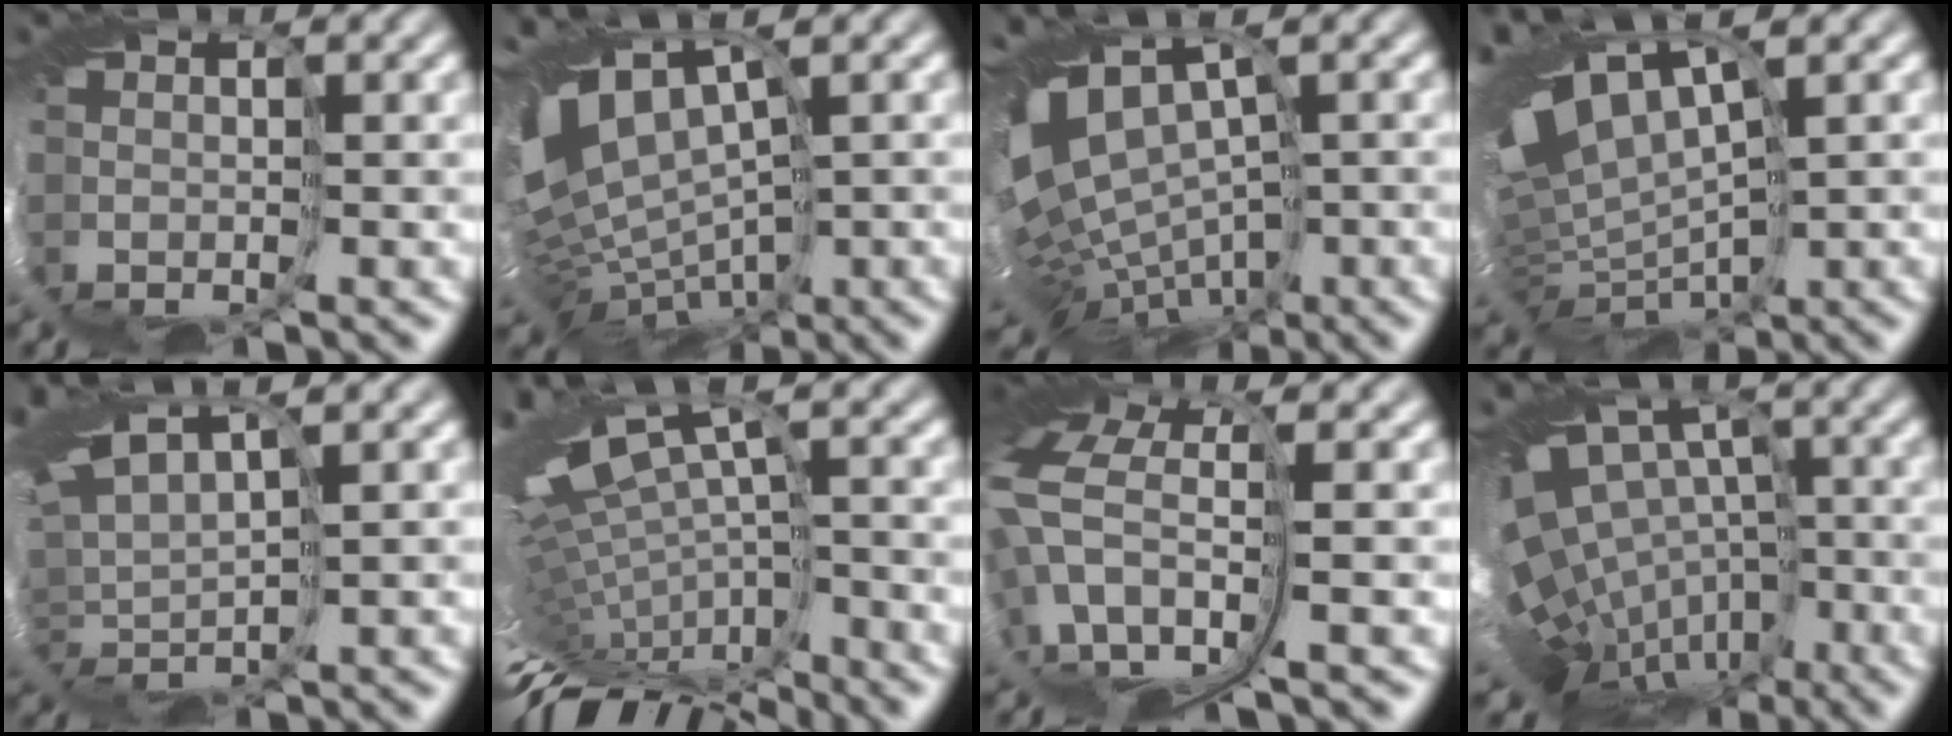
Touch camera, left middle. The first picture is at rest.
{"total": 8.5, "force": [1.1, 4.9, 6.8], "torque": [-0.136, -0.013, 0.058]}
{"total": 7.7, "force": [-1.1, 4.7, 6.0], "torque": [-0.125, -0.009, 0.017]}
{"total": 8.8, "force": [3.4, 3.2, 7.5], "torque": [-0.171, 0.006, 0.093]}
{"total": 3.7, "force": [2.9, -0.4, 2.3], "torque": [-0.077, 0.010, 0.047]}
{"total": 9.5, "force": [-3.7, 2.7, 8.3], "torque": [-0.199, -0.002, -0.035]}
{"total": 8.1, "force": [0.7, 4.3, 6.9], "torque": [-0.190, -0.021, 0.040]}
{"total": 10.4, "force": [-3.3, 7.0, 7.0], "torque": [-0.133, 0.004, -0.023]}